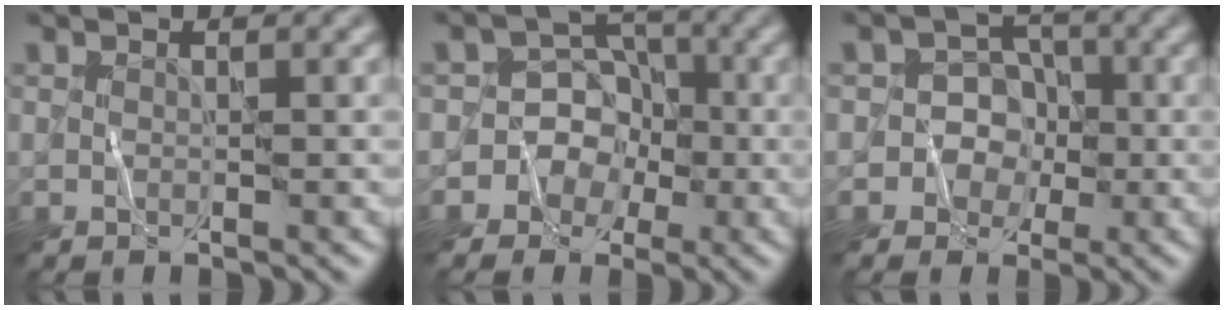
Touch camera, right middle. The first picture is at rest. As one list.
[{"total": 6.6, "force": [-2.7, 6.0, 0.4], "torque": [0.031, 0.016, -0.060]}, {"total": 4.4, "force": [-1.3, 4.2, 0.4], "torque": [0.034, 0.017, -0.037]}]